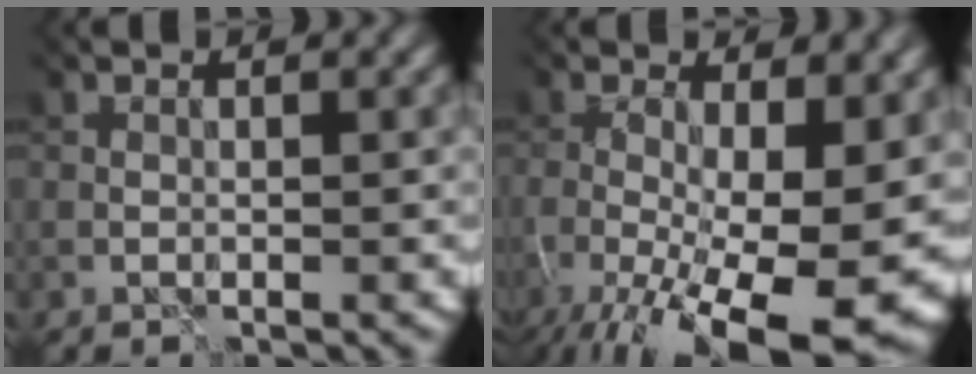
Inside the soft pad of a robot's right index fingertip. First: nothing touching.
{"total": 15.6, "force": [-5.4, 6.6, 13.0], "torque": [-0.211, -0.038, -0.060]}